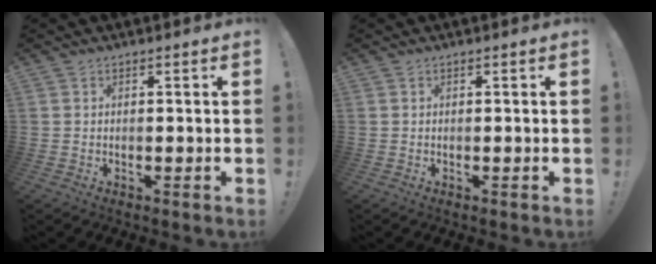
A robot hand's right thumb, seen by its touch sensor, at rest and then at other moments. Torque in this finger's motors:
{"motor_torque": [0.00, 0.00, 0.00, 0.00, 0.00]}